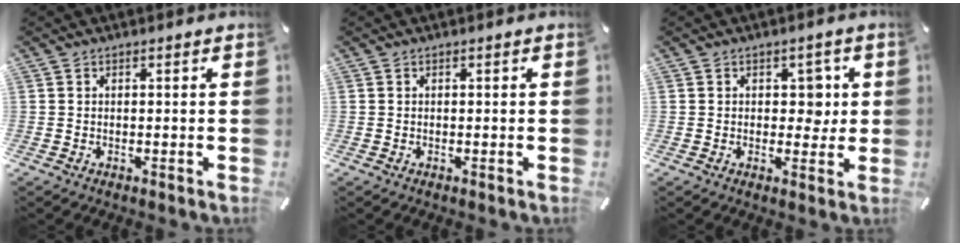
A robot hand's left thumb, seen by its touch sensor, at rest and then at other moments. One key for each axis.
{"total": 0.0}
{"total": 5.4, "fx": 0.9, "fy": 4.1, "fz": 3.4, "tx": -0.025, "ty": -0.008, "tz": 0.005}